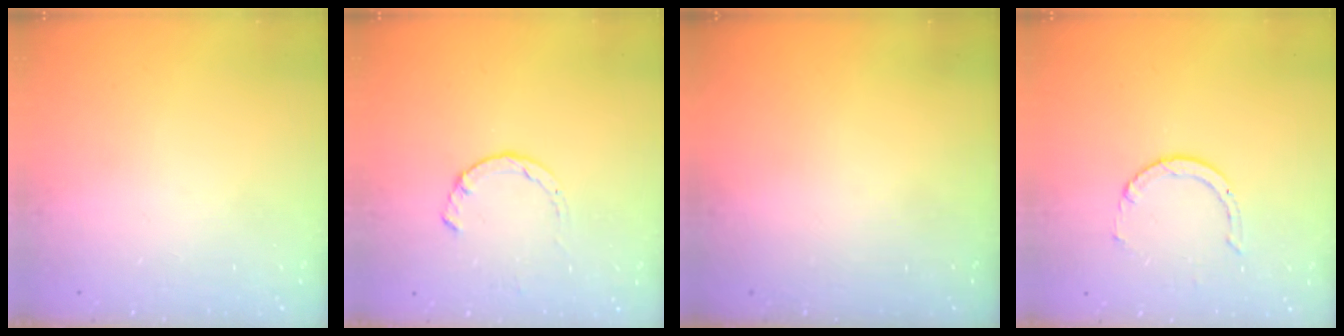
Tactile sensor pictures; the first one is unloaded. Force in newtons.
{"total": 2.8, "press": 2.8, "slide": 0.4}
{"total": 0.0}
{"total": 3.6, "press": 3.6, "slide": 0.4}